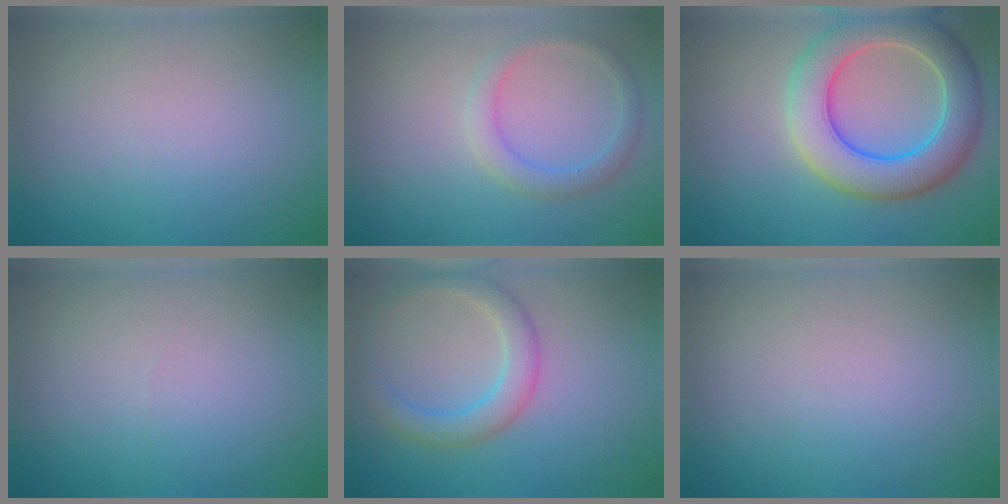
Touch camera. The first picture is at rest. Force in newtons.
{"total": 2.3, "press": 2.3, "slide": 0.2}
{"total": 7.9, "press": 7.9, "slide": 0.6}
{"total": 0.0}
{"total": 3.4, "press": 3.4, "slide": 0.1}
{"total": 0.0}